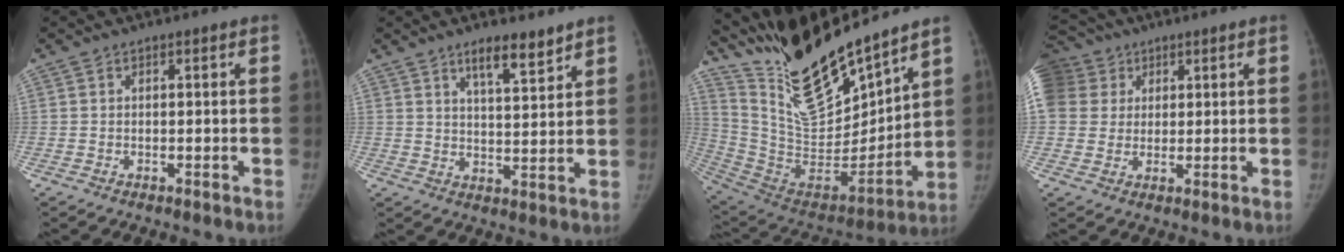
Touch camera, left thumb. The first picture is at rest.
{"total": 6.9, "force": [5.2, 1.7, 4.3], "torque": [-0.049, -0.039, 0.083]}
{"total": 23.2, "force": [19.7, 5.2, 11.3], "torque": [-0.154, -0.117, 0.360]}
{"total": 16.4, "force": [6.2, 13.8, 6.2], "torque": [-0.164, 0.045, 0.122]}